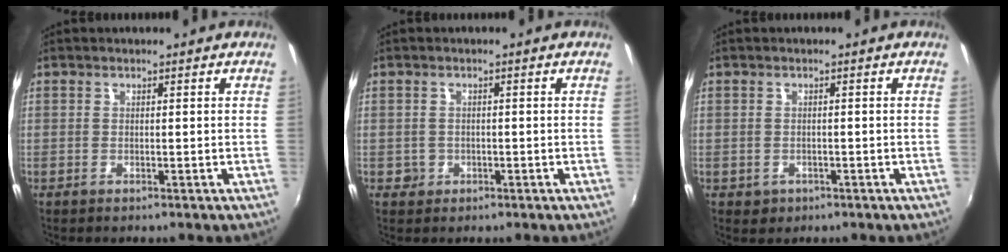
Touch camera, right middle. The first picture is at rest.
{"total": 1.9, "force": [-0.5, 1.8, 0.2], "torque": [-0.004, -0.001, -0.005]}
{"total": 2.2, "force": [-0.7, 1.9, 0.7], "torque": [-0.017, -0.004, -0.006]}